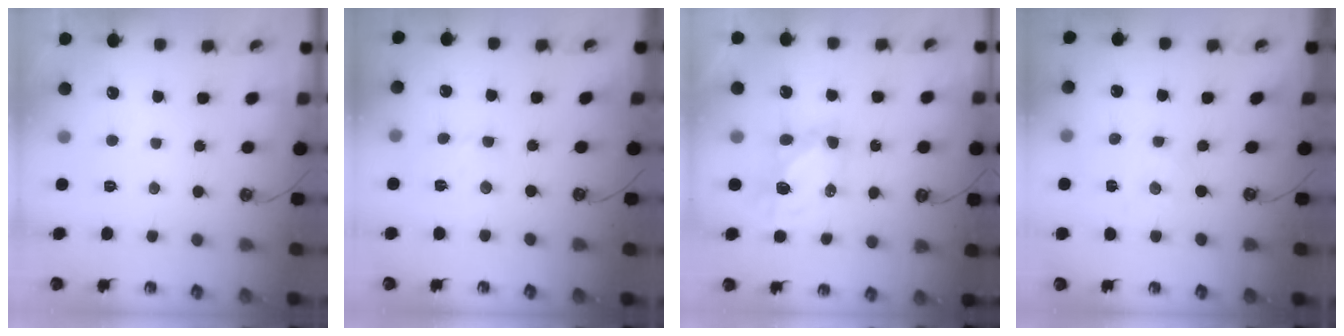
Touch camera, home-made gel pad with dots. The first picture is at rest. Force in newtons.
{"total": 2.9, "press": 2.8, "slide": 0.7}
{"total": 6.0, "press": 6.0, "slide": 0.1}
{"total": 0.0}